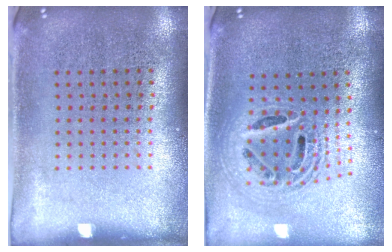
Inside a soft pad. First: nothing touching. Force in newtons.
{"total": 2.0, "press": 1.6, "slide": 1.2}